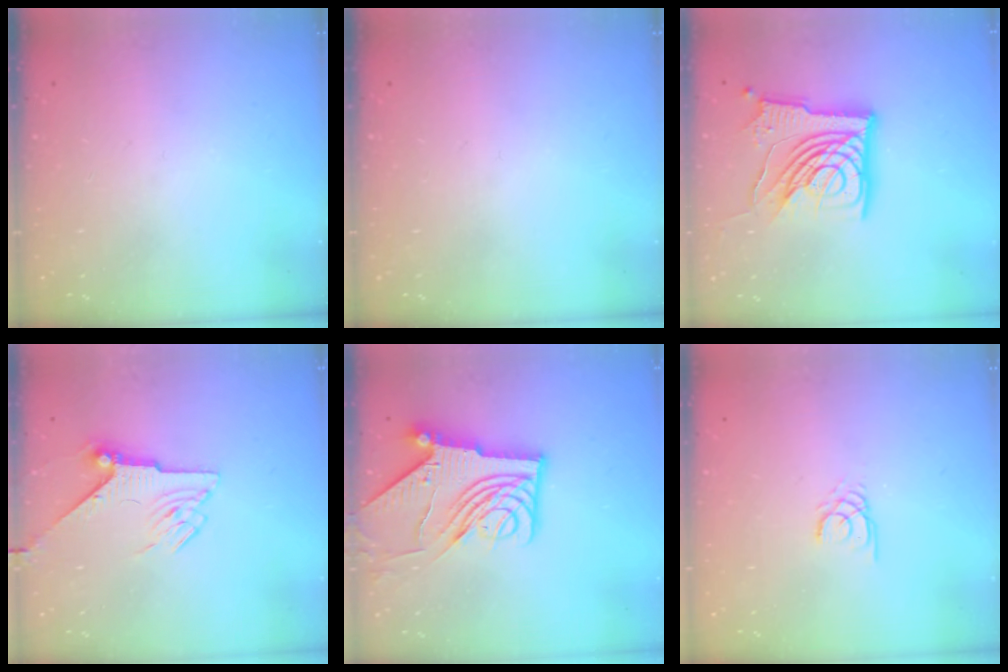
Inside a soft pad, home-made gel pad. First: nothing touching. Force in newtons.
{"total": 0.0}
{"total": 17.1, "press": 16.9, "slide": 2.3}
{"total": 6.3, "press": 6.2, "slide": 1.0}
{"total": 12.4, "press": 12.3, "slide": 1.4}
{"total": 2.4, "press": 2.4, "slide": 0.1}